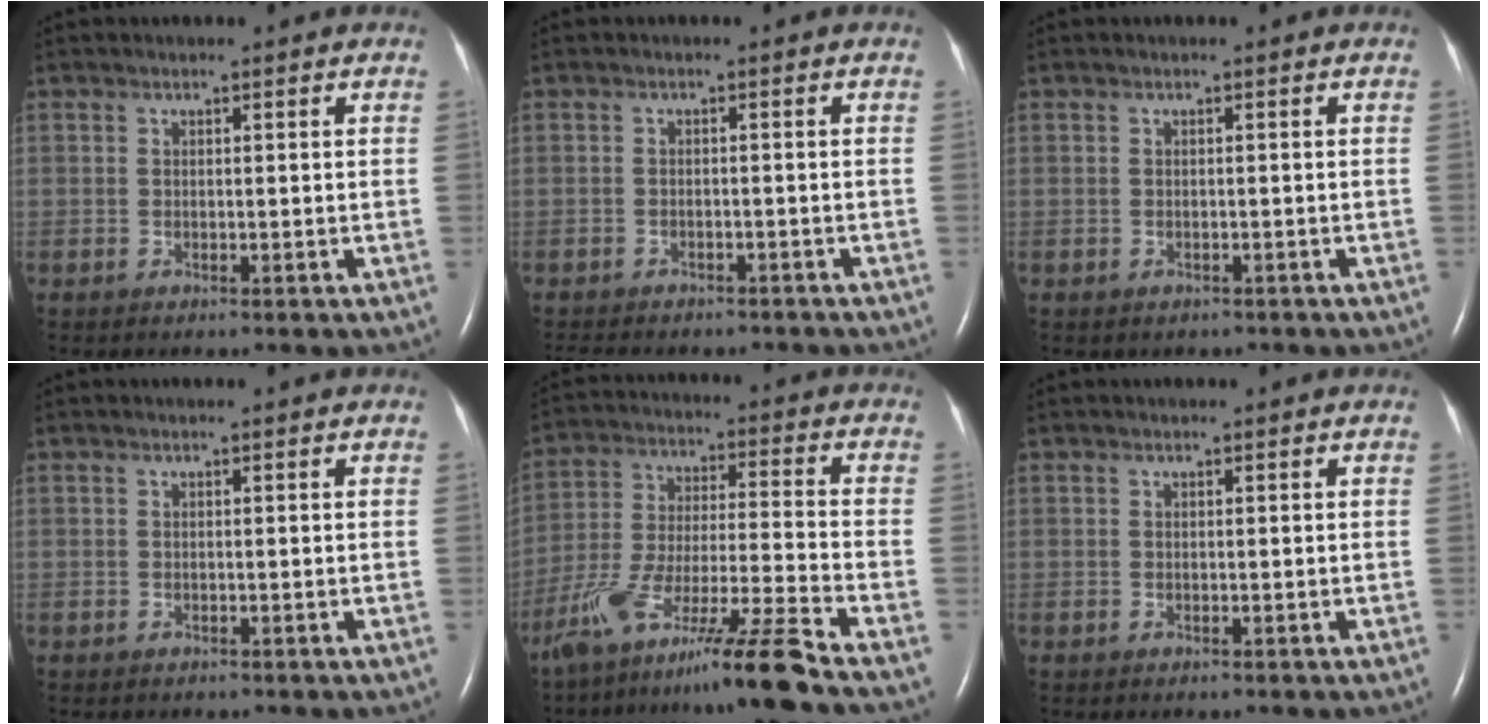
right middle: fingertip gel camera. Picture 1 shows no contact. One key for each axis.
{"total": 9.4, "fx": -8.1, "fy": 3.4, "fz": 3.4, "tx": -0.065, "ty": 0.000, "tz": -0.101}
{"total": 1.0, "fx": -0.7, "fy": 0.7, "fz": 0.1, "tx": -0.006, "ty": 0.002, "tz": -0.006}
{"total": 0.0}
{"total": 14.6, "fx": -11.2, "fy": -2.2, "fz": 9.1, "tx": -0.174, "ty": -0.024, "tz": -0.203}
{"total": 0.0}